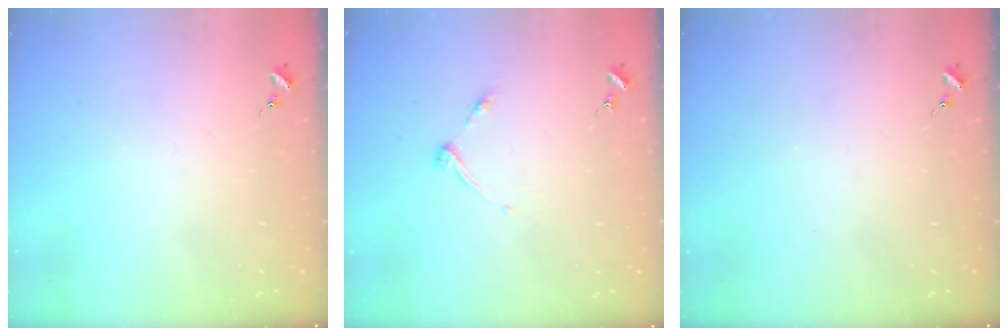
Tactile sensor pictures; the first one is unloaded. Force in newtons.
{"total": 4.5, "press": 4.4, "slide": 0.6}
{"total": 0.0}